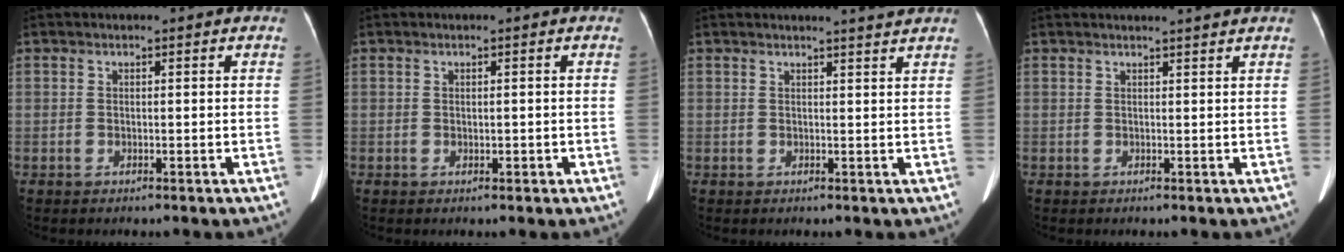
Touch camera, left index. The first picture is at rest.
{"total": 0.9, "force": [0.0, 0.5, 0.8], "torque": [-0.013, -0.002, 0.004]}
{"total": 2.9, "force": [2.6, -0.8, 0.8], "torque": [-0.014, -0.007, 0.028]}
{"total": 3.8, "force": [3.5, -0.7, 1.3], "torque": [-0.016, 0.007, 0.038]}